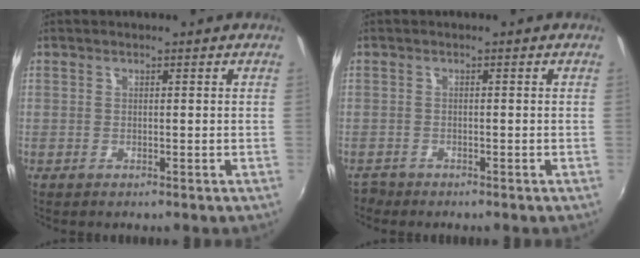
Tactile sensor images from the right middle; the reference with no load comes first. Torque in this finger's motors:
{"motor_torque": [-0.22, 0.06, -0.05, -0.01]}